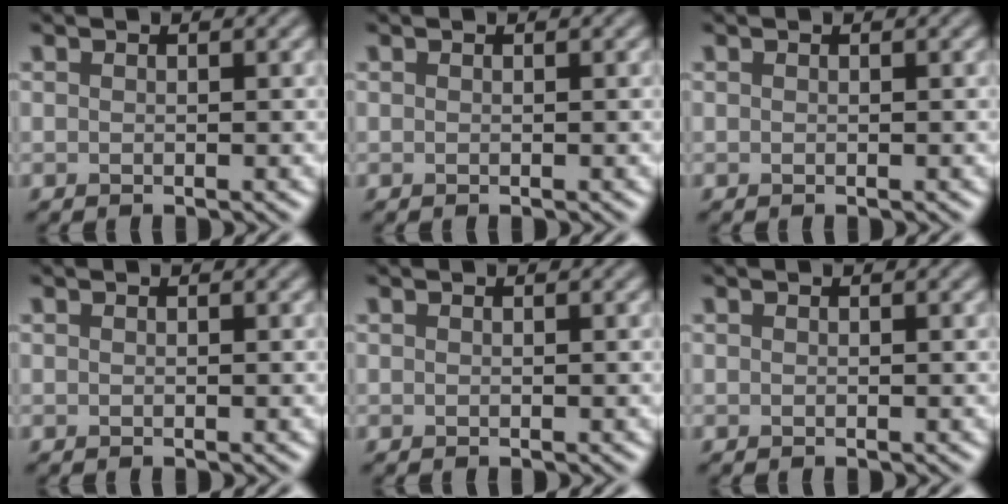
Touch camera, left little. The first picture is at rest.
{"total": 0.0}
{"total": 0.0}
{"total": 0.0}
{"total": 0.0}
{"total": 0.0}